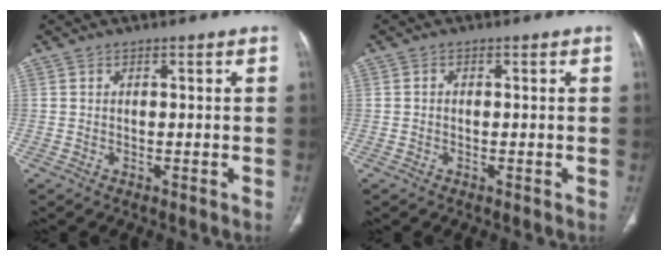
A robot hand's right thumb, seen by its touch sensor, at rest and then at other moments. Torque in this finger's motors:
{"motor_torque": [-0.31, -0.07, -0.17, 0.46, 0.06]}